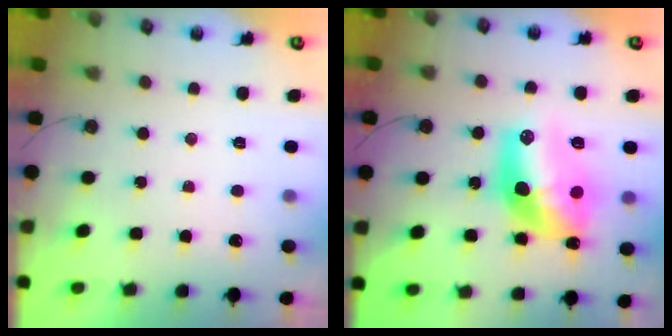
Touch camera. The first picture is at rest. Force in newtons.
{"total": 15.6, "press": 15.6, "slide": 1.1}